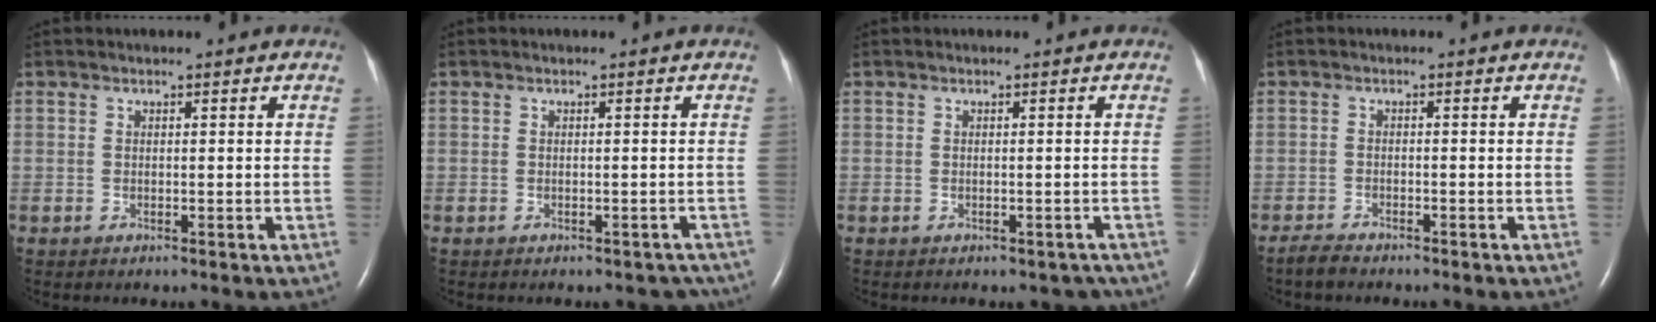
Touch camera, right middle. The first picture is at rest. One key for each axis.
{"total": 3.4, "fx": -2.9, "fy": 1.7, "fz": 0.7, "tx": 0.002, "ty": 0.009, "tz": -0.029}
{"total": 2.2, "fx": -1.8, "fy": 1.2, "fz": 0.4, "tx": 0.004, "ty": 0.006, "tz": -0.020}
{"total": 1.9, "fx": -1.7, "fy": 0.4, "fz": 0.6, "tx": -0.021, "ty": -0.004, "tz": -0.030}